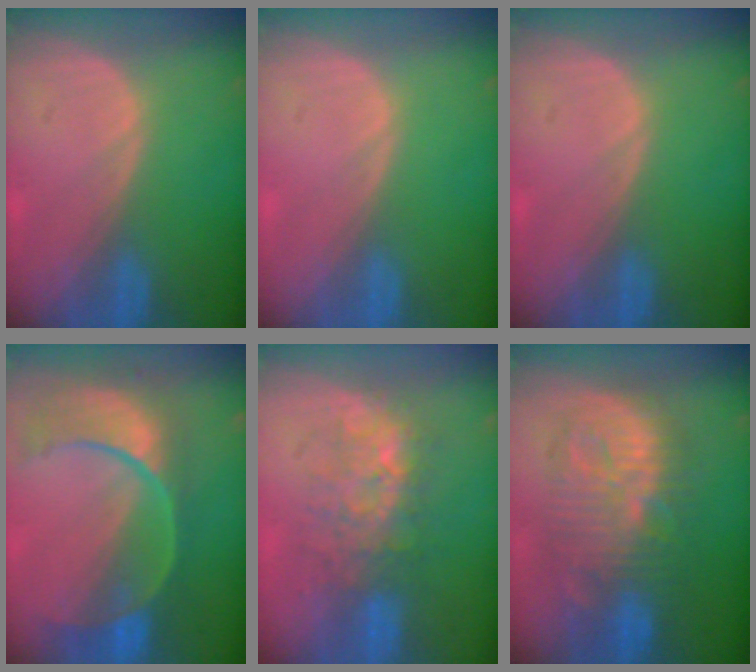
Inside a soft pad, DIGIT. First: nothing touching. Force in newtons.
{"total": 0.0}
{"total": 0.0}
{"total": 11.0, "press": 9.3, "slide": 6.0}
{"total": 7.7, "press": 7.5, "slide": 1.5}
{"total": 11.1, "press": 11.1, "slide": 0.7}